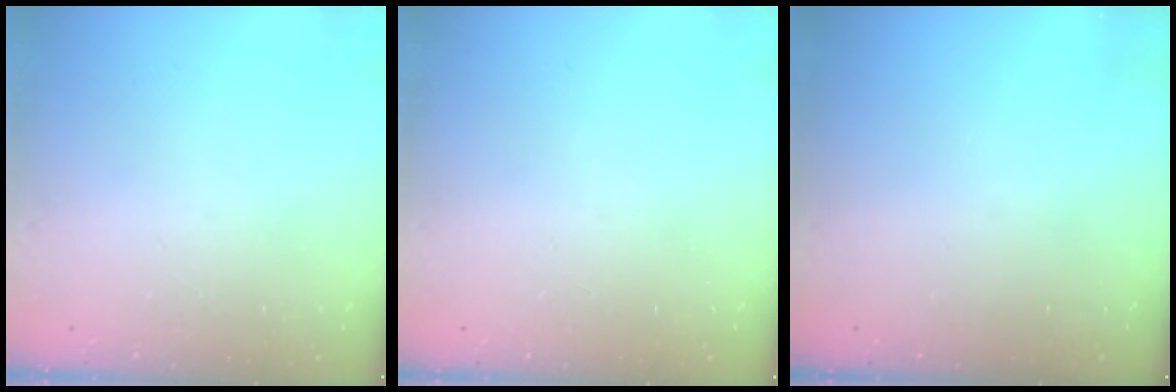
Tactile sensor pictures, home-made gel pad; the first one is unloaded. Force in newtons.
{"total": 0.0}
{"total": 0.0}